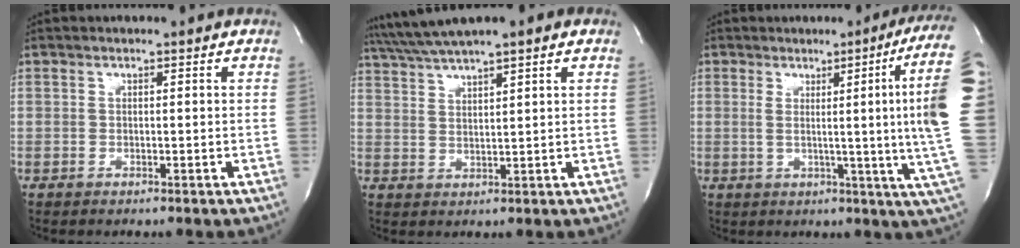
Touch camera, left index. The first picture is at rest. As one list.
[{"total": 8.7, "force": [6.8, 0.1, 5.4], "torque": [-0.098, 0.038, 0.111]}, {"total": 15.8, "force": [2.7, -3.3, 15.2], "torque": [-0.156, -0.023, 0.022]}]